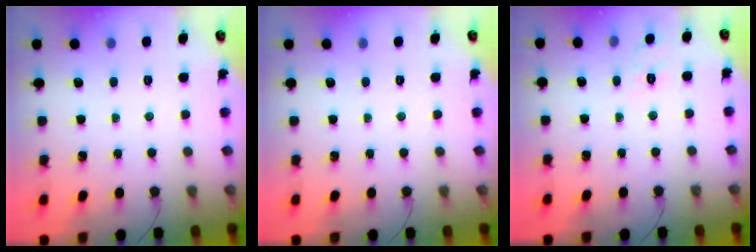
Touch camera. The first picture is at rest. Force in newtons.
{"total": 0.0}
{"total": 1.6, "press": 0.0, "slide": 1.6}